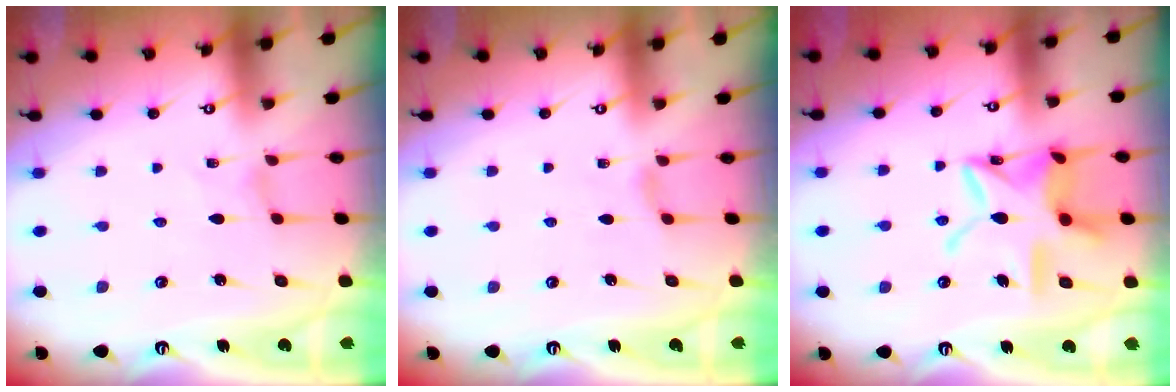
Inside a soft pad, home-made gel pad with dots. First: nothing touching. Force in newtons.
{"total": 3.3, "press": 3.2, "slide": 0.6}
{"total": 16.9, "press": 16.8, "slide": 1.4}